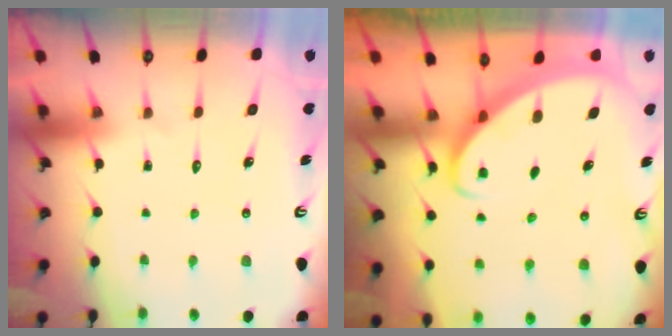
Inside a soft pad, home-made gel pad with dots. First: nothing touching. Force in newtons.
{"total": 2.7, "press": 2.7, "slide": 0.2}